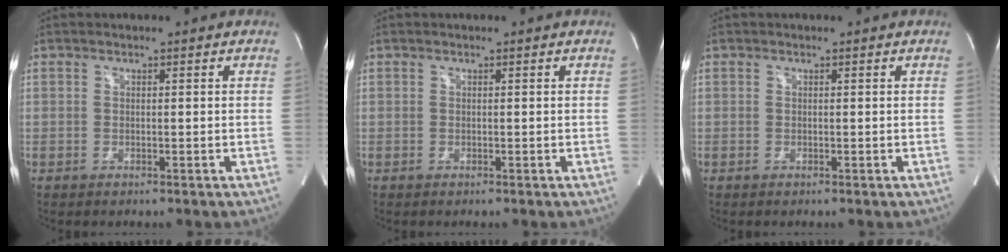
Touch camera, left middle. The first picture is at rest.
{"total": 0.0}
{"total": 0.0}